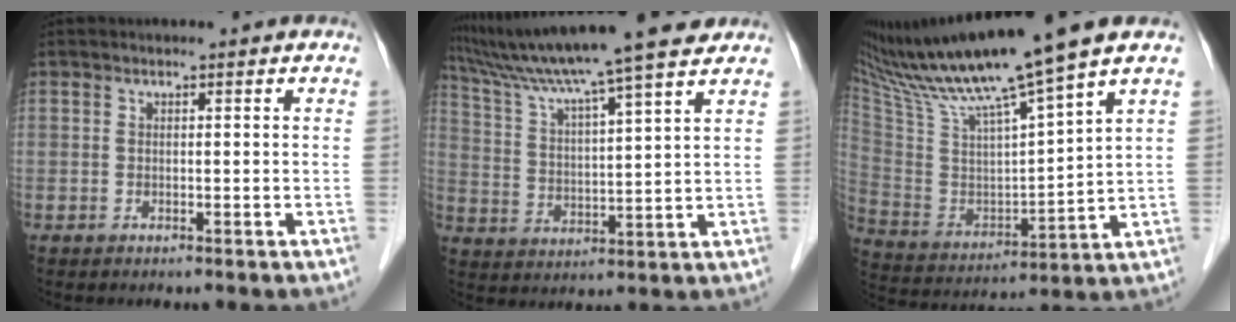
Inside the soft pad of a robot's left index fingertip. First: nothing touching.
{"total": 15.5, "force": [13.0, -0.9, 8.4], "torque": [-0.152, 0.024, 0.205]}
{"total": 18.9, "force": [15.2, -1.4, 11.0], "torque": [-0.202, -0.004, 0.276]}